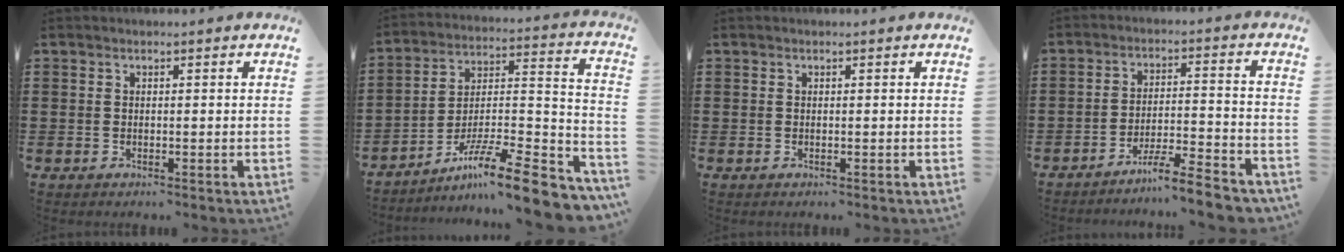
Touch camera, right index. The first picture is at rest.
{"total": 12.4, "force": [-9.1, 1.2, 8.4], "torque": [-0.129, 0.014, -0.167]}
{"total": 0.0}
{"total": 7.2, "force": [-6.5, 0.2, 3.1], "torque": [-0.052, 0.000, -0.122]}